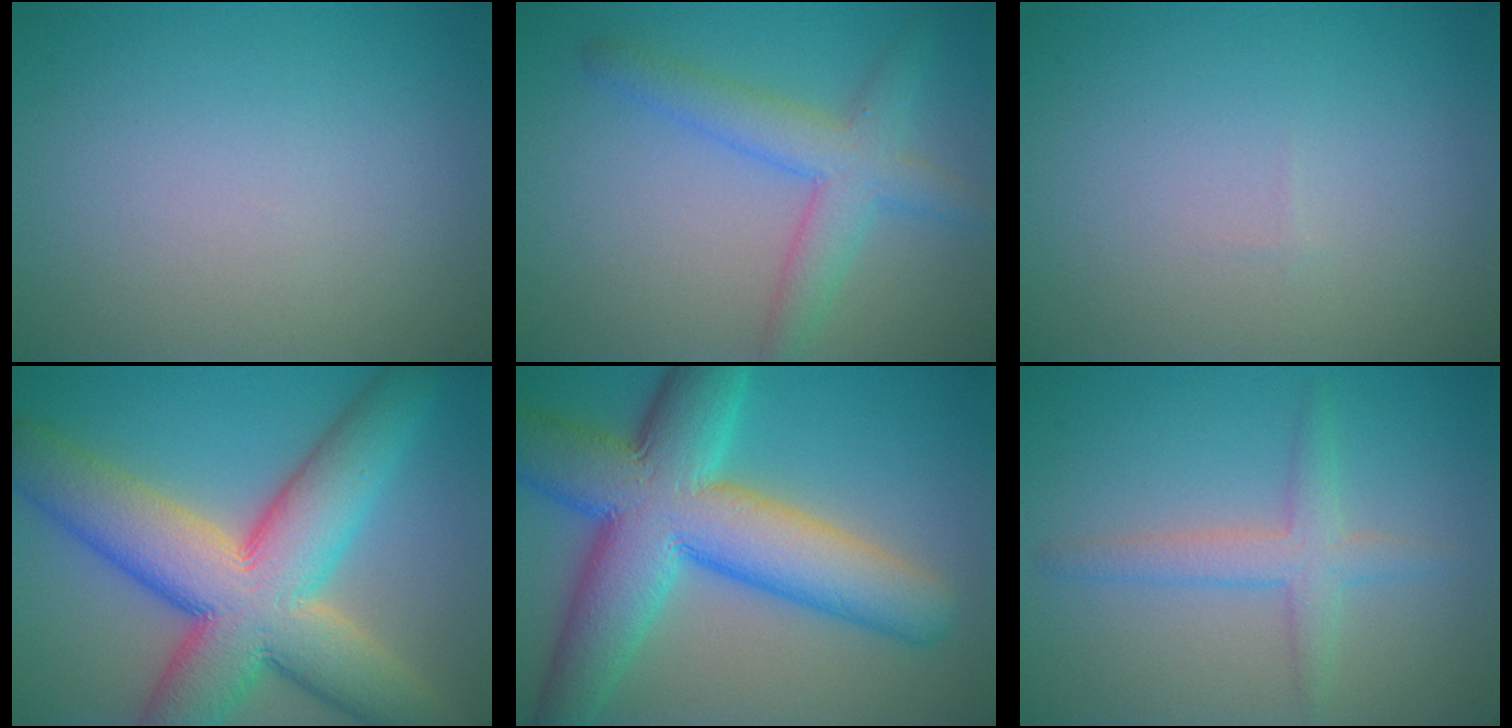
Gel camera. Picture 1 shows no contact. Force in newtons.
{"total": 4.3, "press": 4.3, "slide": 0.1}
{"total": 0.0}
{"total": 13.7, "press": 13.7, "slide": 0.6}
{"total": 12.5, "press": 12.5, "slide": 0.2}
{"total": 2.7, "press": 2.7, "slide": 0.2}